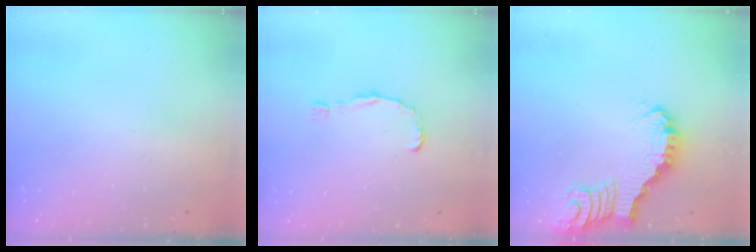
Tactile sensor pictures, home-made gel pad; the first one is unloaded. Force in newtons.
{"total": 1.5, "press": 1.5, "slide": 0.2}
{"total": 2.8, "press": 2.7, "slide": 0.4}